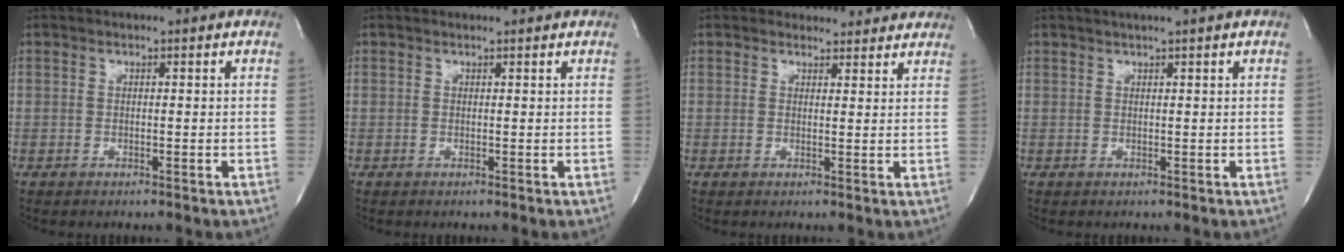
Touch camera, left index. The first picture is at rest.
{"total": 1.4, "force": [1.4, 0.2, 0.3], "torque": [-0.016, 0.009, 0.016]}
{"total": 5.7, "force": [5.3, 2.2, 0.4], "torque": [0.003, -0.001, 0.048]}
{"total": 2.2, "force": [1.7, -0.6, 1.3], "torque": [-0.020, 0.006, 0.029]}